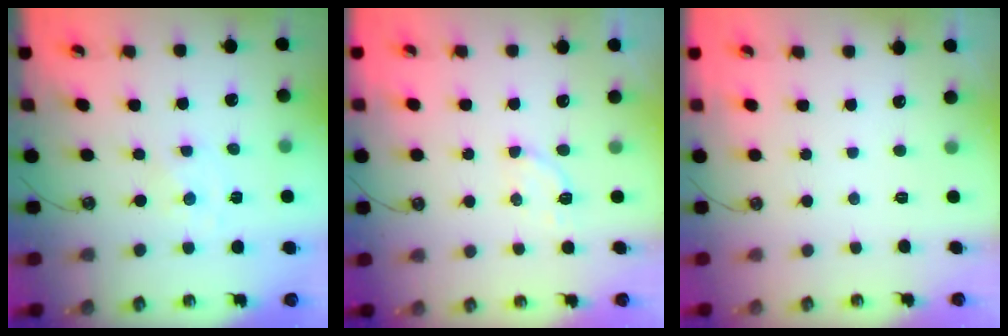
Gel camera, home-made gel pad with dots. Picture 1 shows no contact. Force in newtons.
{"total": 3.3, "press": 3.1, "slide": 1.0}
{"total": 0.0}